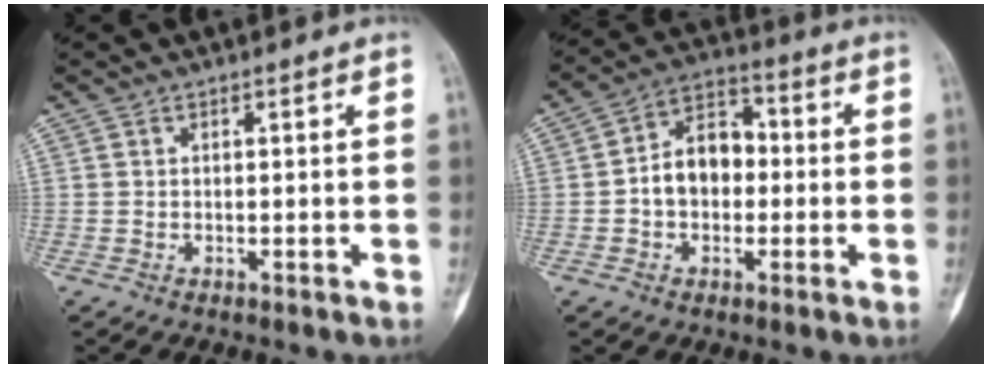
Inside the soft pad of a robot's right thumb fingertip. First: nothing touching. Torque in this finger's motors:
{"motor_torque": [-0.19, 0.50, 0.49, 0.18, 0.07]}